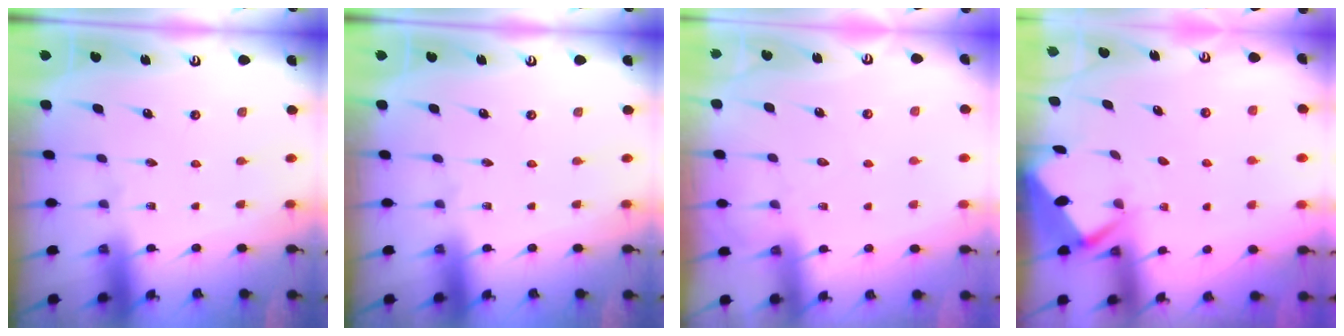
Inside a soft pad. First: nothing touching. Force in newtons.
{"total": 0.0}
{"total": 4.9, "press": 4.8, "slide": 0.6}
{"total": 2.7, "press": 2.7, "slide": 0.4}